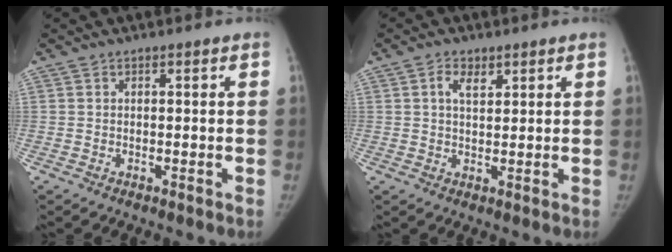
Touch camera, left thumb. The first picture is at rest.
{"total": 3.4, "force": [1.7, 1.9, 2.3], "torque": [-0.033, -0.006, 0.029]}